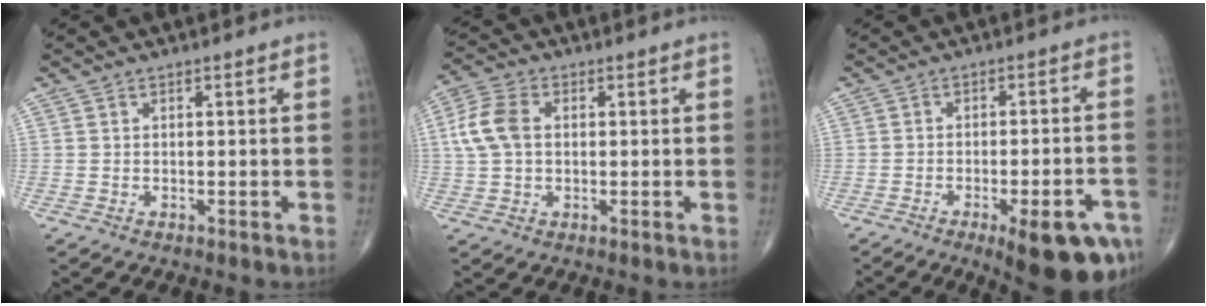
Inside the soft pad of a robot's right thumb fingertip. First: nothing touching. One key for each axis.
{"total": 7.6, "fx": 1.0, "fy": 5.1, "fz": 5.6, "tx": -0.127, "ty": 0.016, "tz": 0.019}
{"total": 13.5, "fx": -7.1, "fy": 3.9, "fz": 10.8, "tx": -0.097, "ty": 0.027, "tz": -0.088}